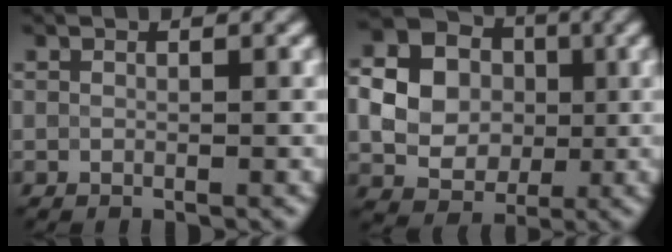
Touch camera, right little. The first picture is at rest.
{"total": 9.6, "force": [0.8, 8.5, 4.4], "torque": [-0.100, 0.006, -0.002]}